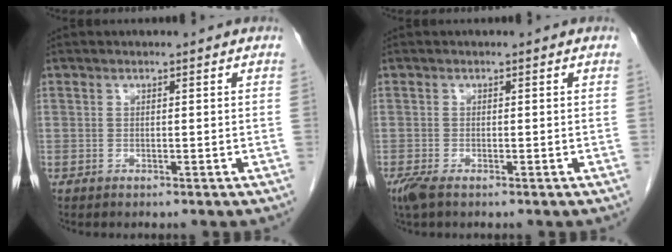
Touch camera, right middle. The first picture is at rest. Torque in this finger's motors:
{"motor_torque": [0.40, -0.17, 0.14, 0.04]}